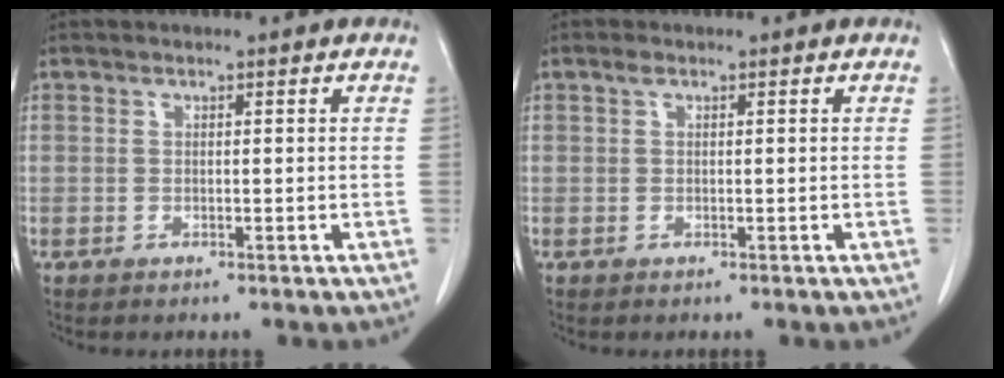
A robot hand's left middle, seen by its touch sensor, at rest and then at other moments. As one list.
[{"total": 0.7, "force": [0.4, 0.3, 0.4], "torque": [-0.008, 0.006, 0.007]}]